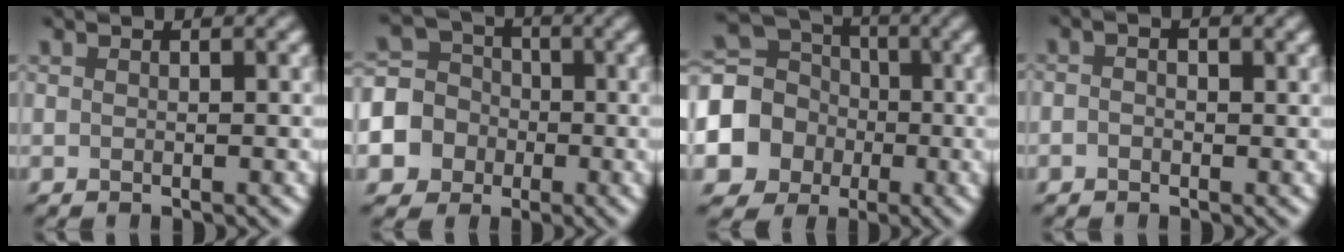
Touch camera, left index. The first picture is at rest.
{"total": 7.7, "force": [-2.6, 7.1, 1.6], "torque": [-0.044, -0.005, -0.069]}
{"total": 9.3, "force": [-1.7, 8.4, 3.5], "torque": [-0.088, -0.013, -0.056]}
{"total": 1.5, "force": [0.1, 0.9, 1.2], "torque": [-0.018, 0.000, -0.007]}